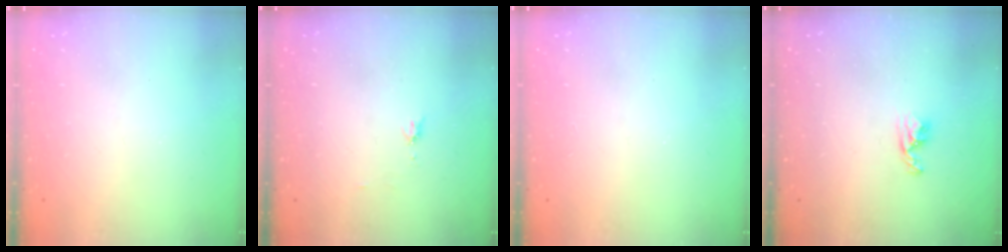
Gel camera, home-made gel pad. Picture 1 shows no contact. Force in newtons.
{"total": 4.8, "press": 4.7, "slide": 0.6}
{"total": 1.7, "press": 1.7, "slide": 0.2}
{"total": 4.3, "press": 4.2, "slide": 0.8}